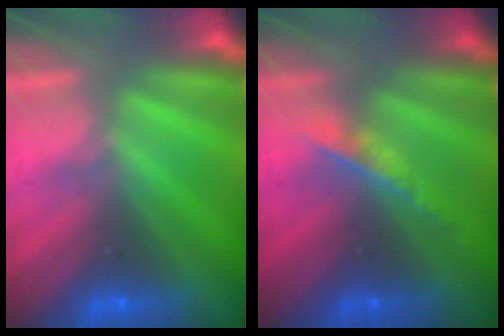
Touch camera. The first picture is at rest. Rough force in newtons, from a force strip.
{"total": 2.0}